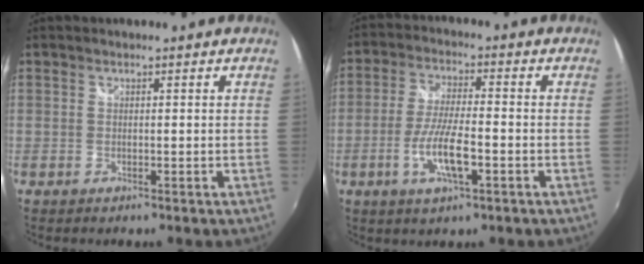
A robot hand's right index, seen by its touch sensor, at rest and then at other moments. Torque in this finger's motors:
{"motor_torque": [0.30, -0.16, 0.43, 0.13]}